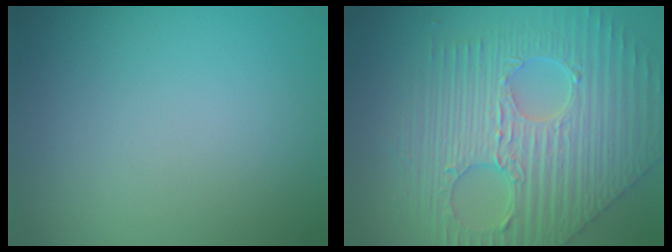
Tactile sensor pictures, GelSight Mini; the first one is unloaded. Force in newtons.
{"total": 7.7, "press": 6.4, "slide": 4.3}